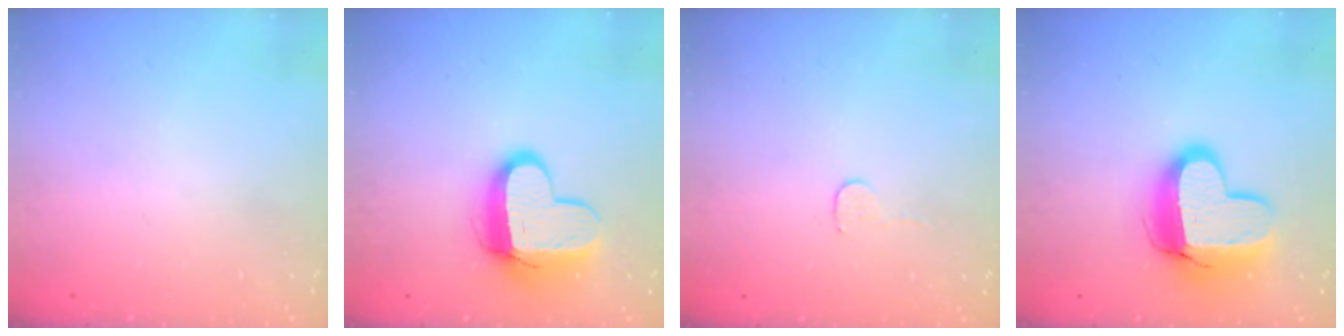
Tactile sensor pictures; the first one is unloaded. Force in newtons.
{"total": 12.7, "press": 12.7, "slide": 1.1}
{"total": 2.8, "press": 2.8, "slide": 0.2}
{"total": 14.1, "press": 14.1, "slide": 1.1}